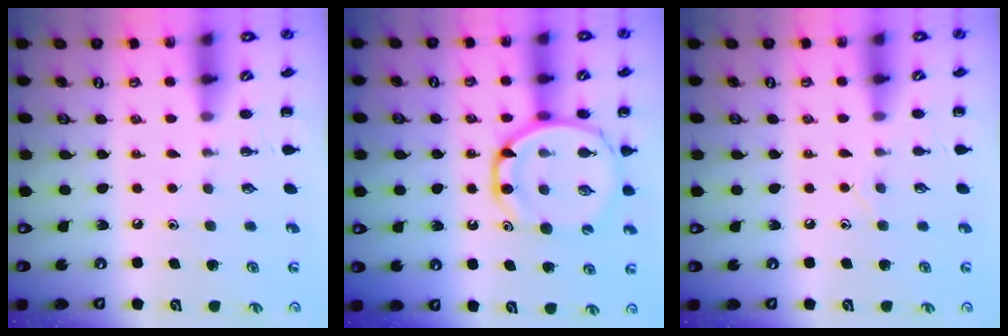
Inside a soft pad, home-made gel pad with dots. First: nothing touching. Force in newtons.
{"total": 14.3, "press": 13.9, "slide": 3.3}
{"total": 3.9, "press": 3.8, "slide": 1.1}